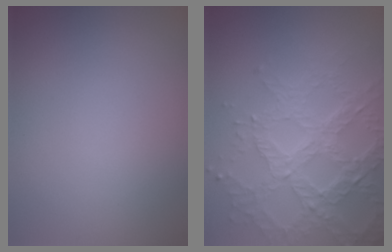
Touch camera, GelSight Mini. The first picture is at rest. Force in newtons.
{"total": 5.9, "press": 4.8, "slide": 3.4}